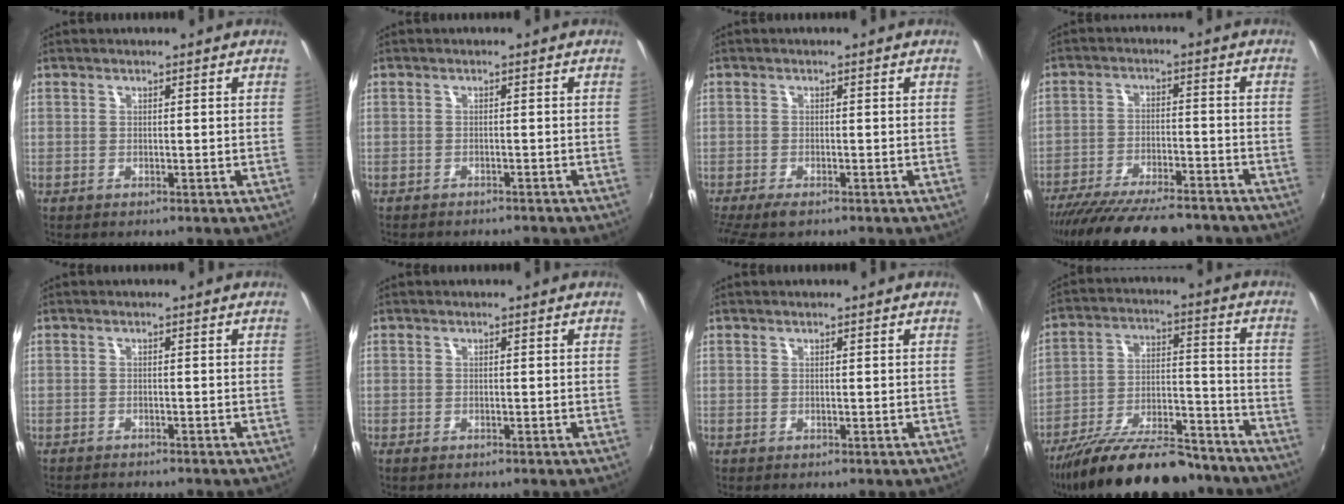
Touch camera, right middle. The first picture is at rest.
{"total": 3.6, "force": [-3.3, 0.8, 1.1], "torque": [-0.032, -0.011, -0.049]}
{"total": 5.4, "force": [-4.2, 1.3, 3.1], "torque": [-0.075, -0.028, -0.074]}
{"total": 19.9, "force": [-17.0, 5.0, 9.1], "torque": [-0.179, -0.033, -0.248]}
{"total": 3.4, "force": [-3.2, 0.4, 1.0], "torque": [-0.032, -0.013, -0.052]}
{"total": 0.7, "force": [-0.5, 0.1, 0.4], "torque": [-0.009, -0.001, -0.009]}
{"total": 0.0}
{"total": 23.4, "force": [-18.9, 7.1, 11.8], "torque": [-0.209, -0.012, -0.279]}